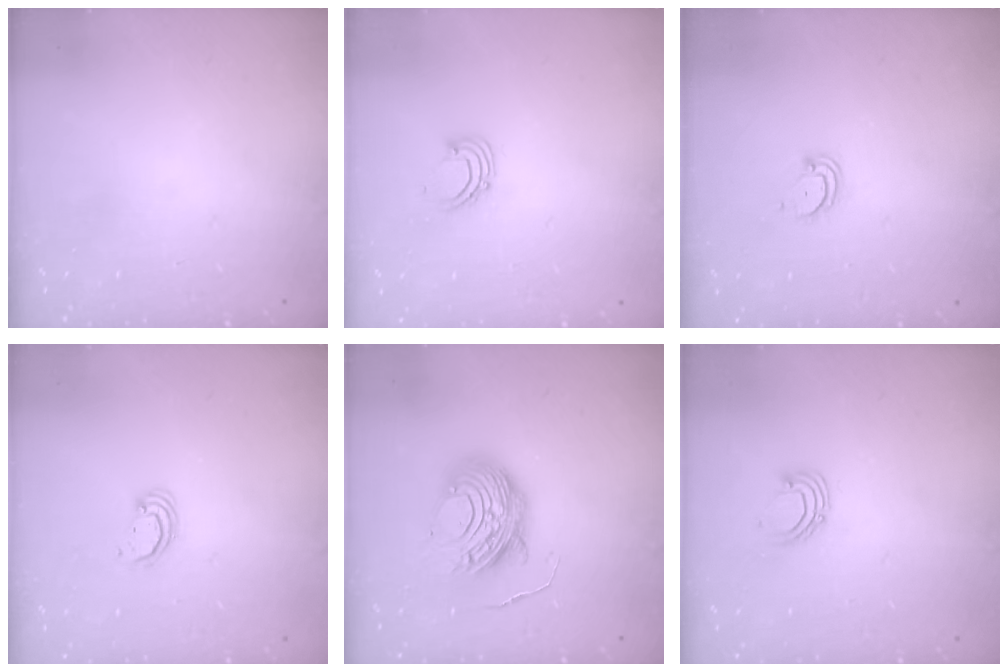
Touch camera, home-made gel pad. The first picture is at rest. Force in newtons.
{"total": 2.9, "press": 2.9, "slide": 0.2}
{"total": 2.7, "press": 2.7, "slide": 0.2}
{"total": 2.3, "press": 2.3, "slide": 0.3}
{"total": 11.3, "press": 11.3, "slide": 1.2}
{"total": 3.5, "press": 3.5, "slide": 0.2}